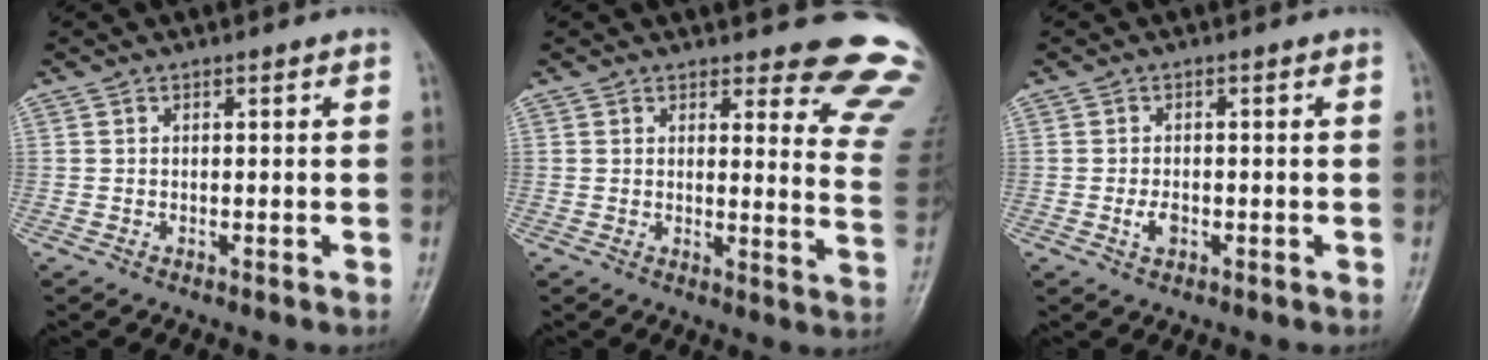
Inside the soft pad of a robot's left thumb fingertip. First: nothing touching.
{"total": 13.1, "force": [12.2, 2.7, 3.9], "torque": [-0.001, -0.128, 0.108]}
{"total": 2.2, "force": [-0.6, 1.3, 1.6], "torque": [-0.030, 0.001, -0.011]}